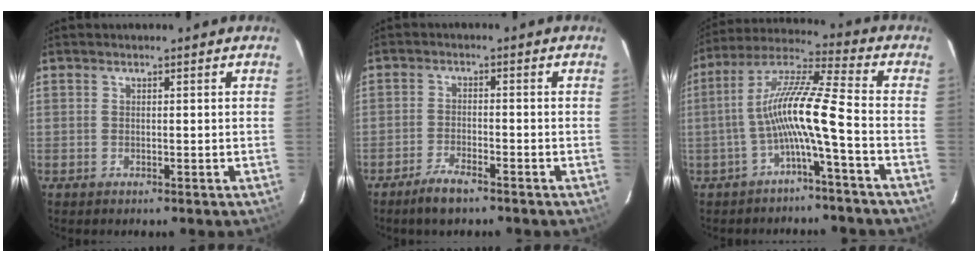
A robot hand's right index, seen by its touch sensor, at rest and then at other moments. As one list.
[{"total": 5.0, "force": [-3.8, 1.1, 3.0], "torque": [-0.077, -0.005, -0.074]}, {"total": 10.8, "force": [-3.5, -0.3, 10.3], "torque": [-0.208, 0.017, -0.067]}]